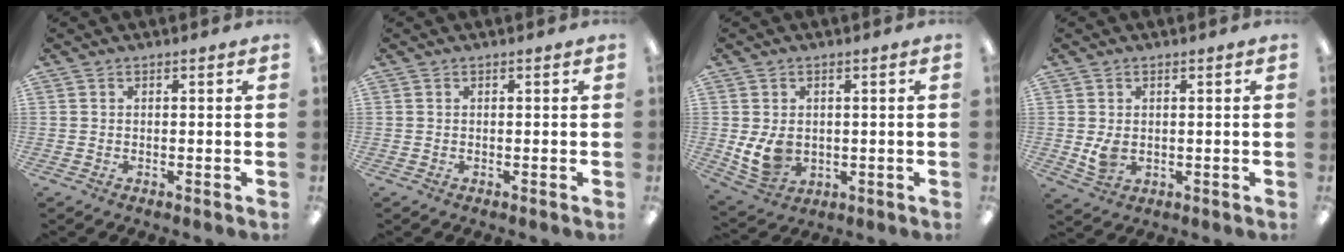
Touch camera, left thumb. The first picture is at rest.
{"total": 0.0}
{"total": 7.0, "force": [0.4, 5.6, 4.3], "torque": [-0.080, -0.004, 0.008]}
{"total": 4.2, "force": [0.4, 3.1, 2.8], "torque": [-0.042, -0.010, 0.003]}